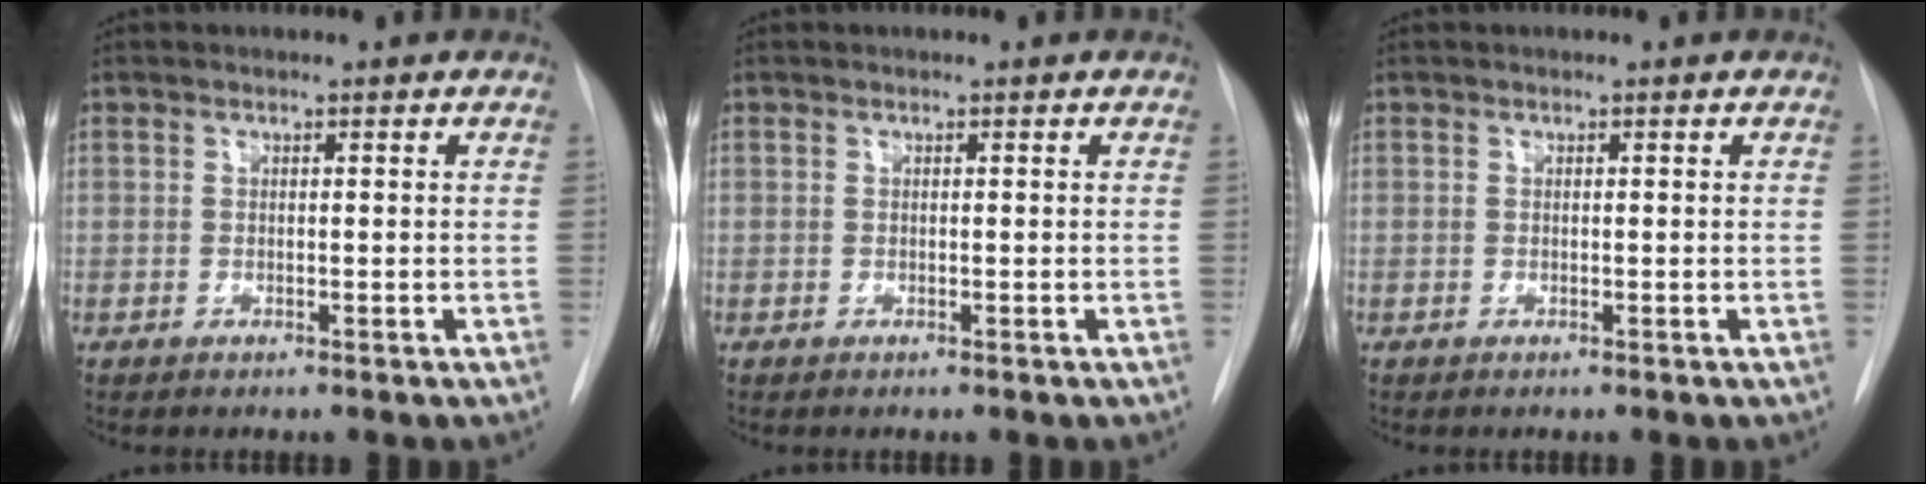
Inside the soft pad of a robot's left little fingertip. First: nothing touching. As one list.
[{"total": 0.0}, {"total": 0.0}]